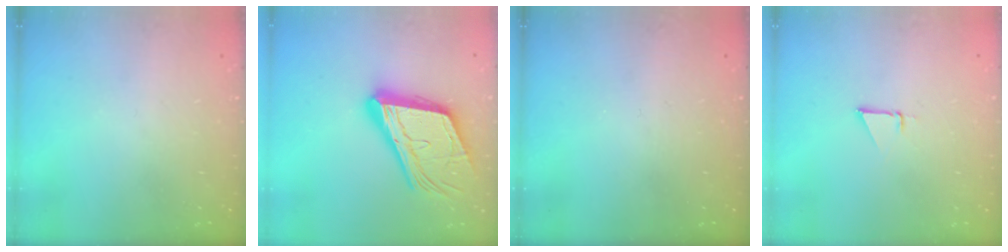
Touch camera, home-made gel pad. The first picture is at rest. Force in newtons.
{"total": 23.2, "press": 22.8, "slide": 3.7}
{"total": 0.0}
{"total": 1.5, "press": 1.5, "slide": 0.0}